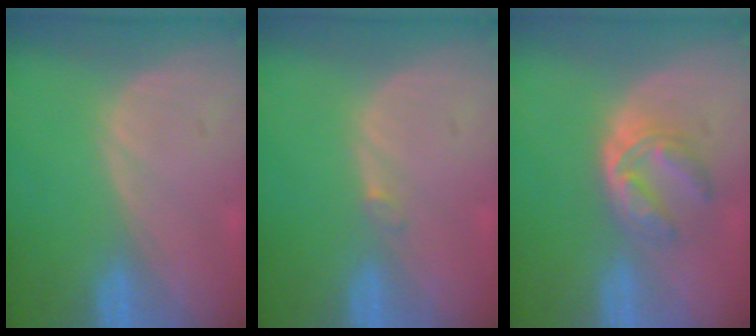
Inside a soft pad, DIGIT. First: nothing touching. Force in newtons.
{"total": 0.7, "press": 0.7, "slide": 0.2}
{"total": 6.1, "press": 5.2, "slide": 3.2}